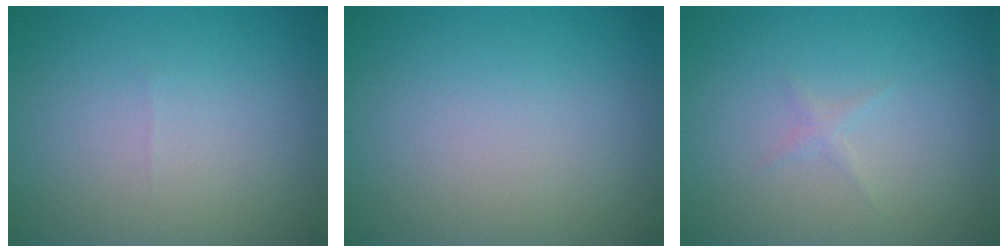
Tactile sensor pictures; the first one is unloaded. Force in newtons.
{"total": 0.0}
{"total": 0.6, "press": 0.6, "slide": 0.0}